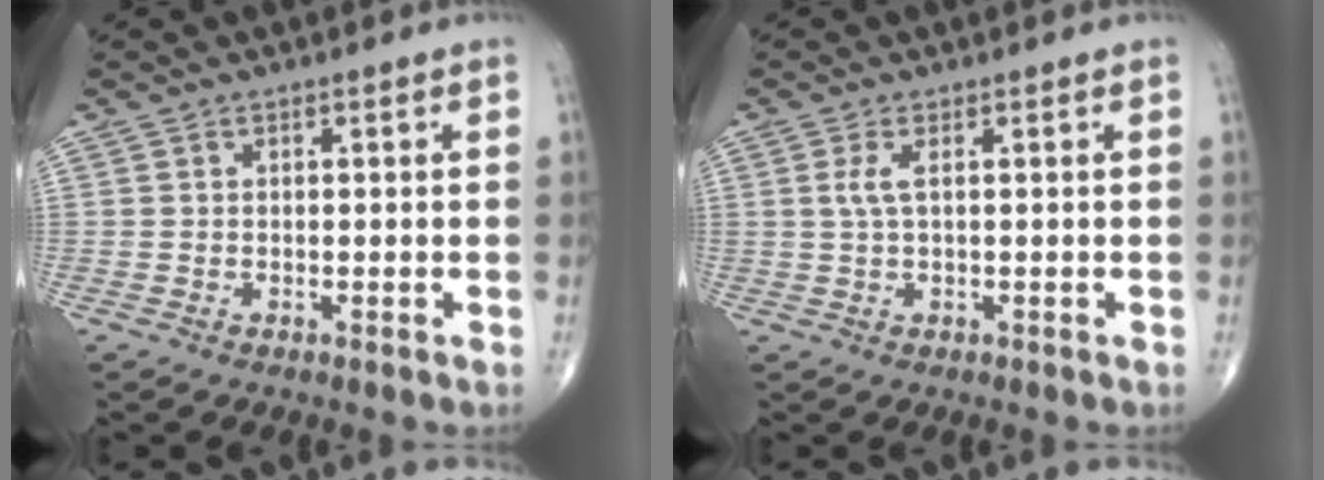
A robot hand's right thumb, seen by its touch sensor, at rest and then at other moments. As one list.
[{"total": 2.4, "force": [0.6, 0.5, 2.2], "torque": [-0.066, 0.006, 0.017]}]